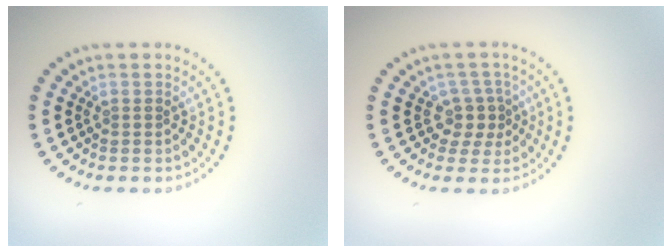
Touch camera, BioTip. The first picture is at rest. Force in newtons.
{"total": 2.4, "press": 1.8, "slide": 1.5}